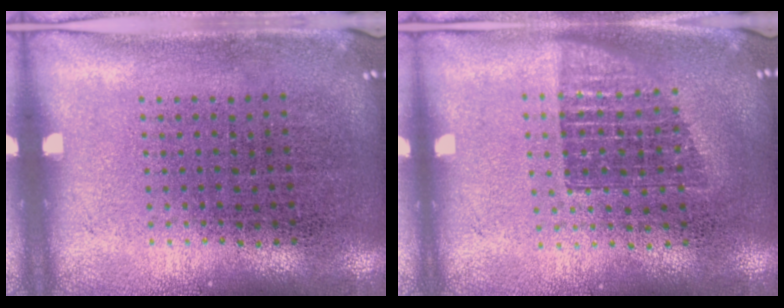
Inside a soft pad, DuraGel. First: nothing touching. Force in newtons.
{"total": 1.2, "press": 1.0, "slide": 0.7}